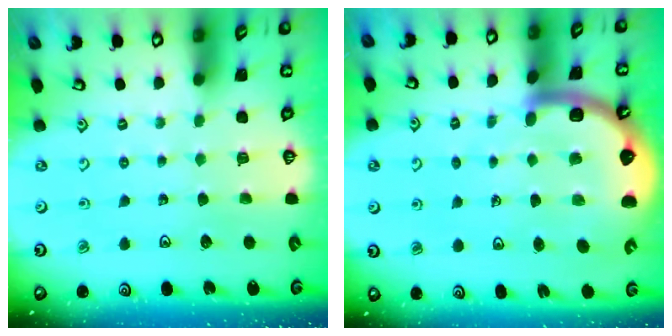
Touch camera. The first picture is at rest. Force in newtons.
{"total": 9.2, "press": 8.9, "slide": 2.2}